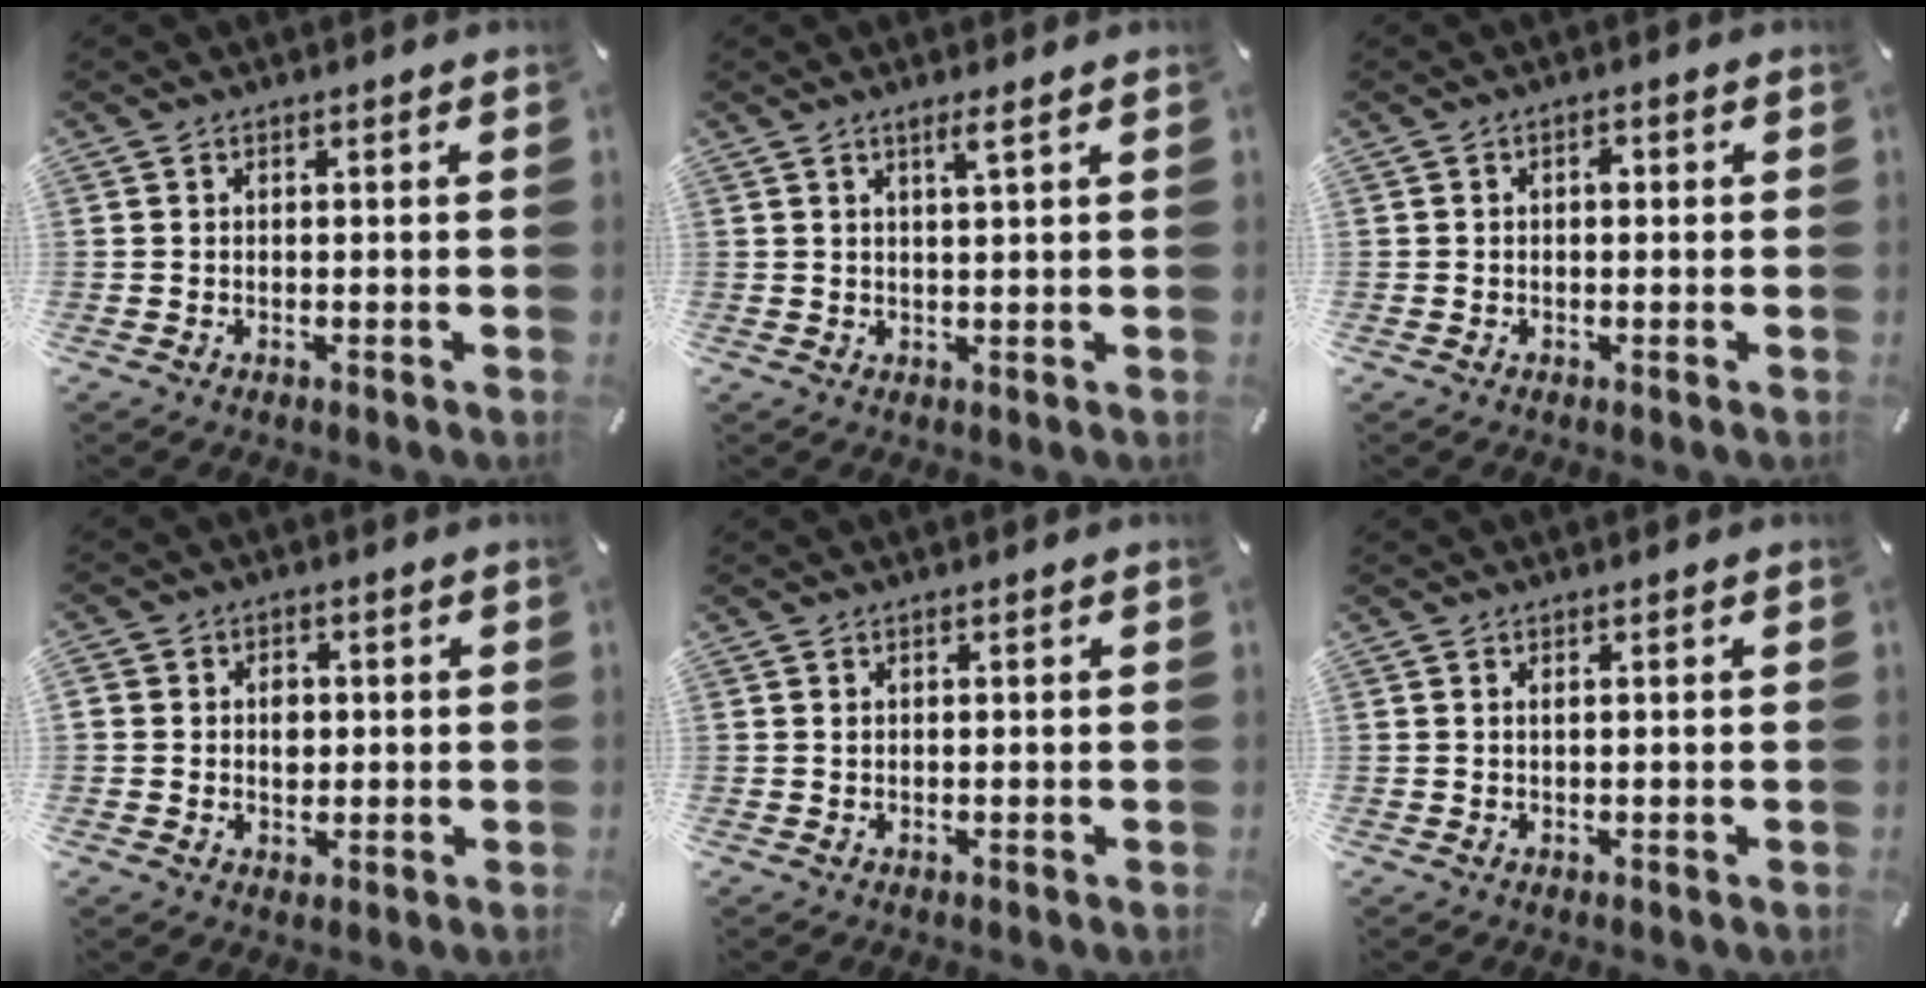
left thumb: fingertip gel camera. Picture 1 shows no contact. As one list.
[{"total": 2.6, "force": [1.7, -0.2, 2.0], "torque": [-0.043, -0.005, 0.030]}, {"total": 1.1, "force": [0.0, 0.8, 0.8], "torque": [-0.016, 0.008, -0.002]}, {"total": 4.4, "force": [0.1, 3.8, 2.2], "torque": [-0.020, -0.003, -0.003]}, {"total": 0.0}, {"total": 0.7, "force": [0.2, 0.0, 0.6], "torque": [-0.012, 0.000, 0.003]}]